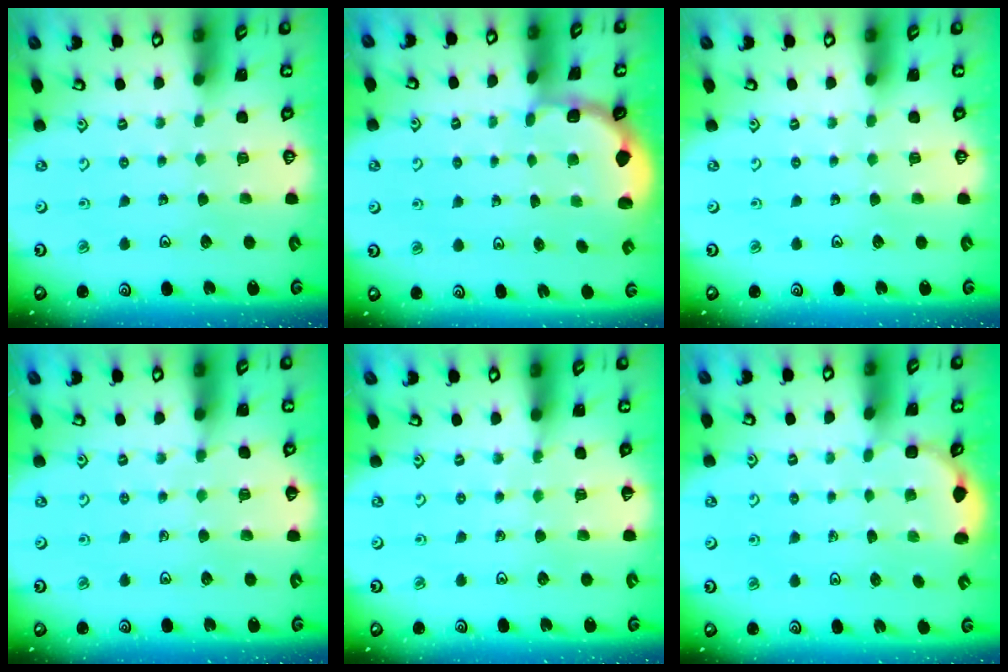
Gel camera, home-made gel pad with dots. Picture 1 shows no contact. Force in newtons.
{"total": 1.9, "press": 1.8, "slide": 0.7}
{"total": 0.0}
{"total": 6.8, "press": 6.7, "slide": 1.3}
{"total": 6.1, "press": 6.0, "slide": 1.2}
{"total": 2.5, "press": 2.2, "slide": 1.2}